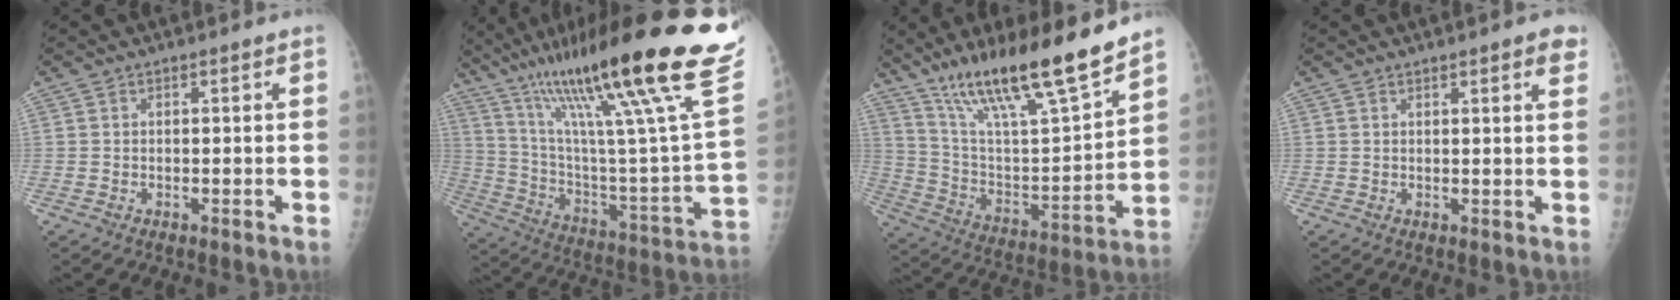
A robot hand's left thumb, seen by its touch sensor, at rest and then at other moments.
{"total": 37.6, "force": [23.3, 4.6, 29.2], "torque": [-0.393, -0.051, 0.376]}
{"total": 22.5, "force": [16.6, 3.3, 14.8], "torque": [-0.232, -0.072, 0.296]}
{"total": 3.4, "force": [2.1, 0.7, 2.5], "torque": [-0.023, -0.008, 0.023]}